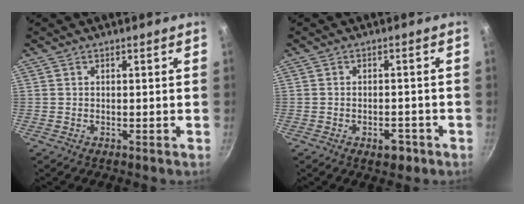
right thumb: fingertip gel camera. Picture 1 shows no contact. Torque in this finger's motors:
{"motor_torque": [-0.21, 0.08, -0.17, 0.00, 0.00]}